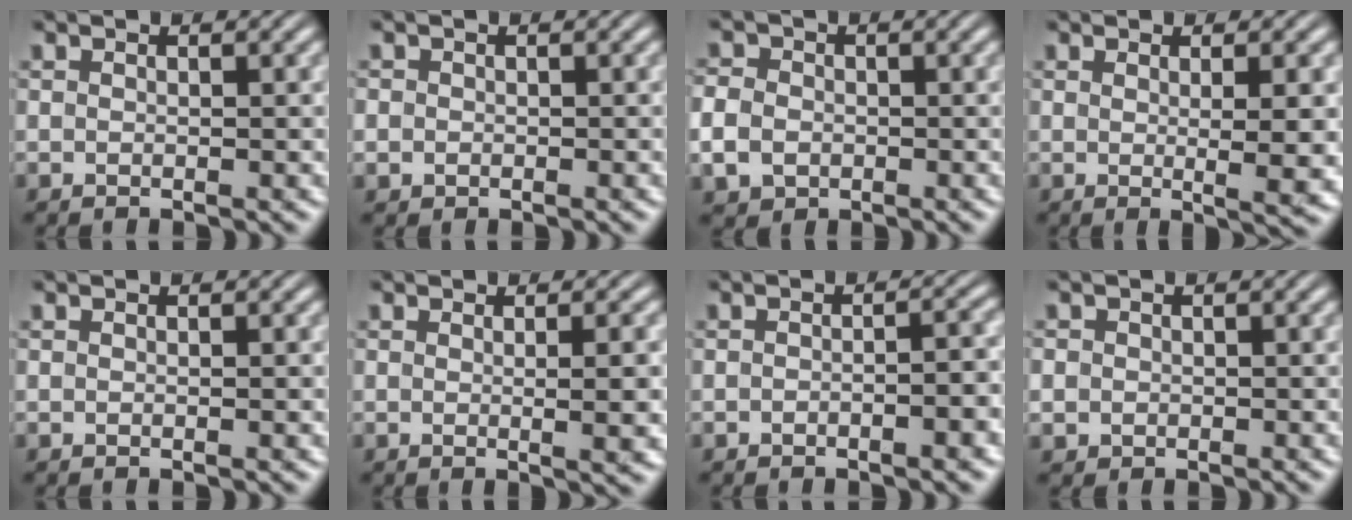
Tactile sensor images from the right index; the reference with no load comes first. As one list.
[{"total": 1.5, "force": [-0.3, 1.5, 0.3], "torque": [-0.017, -0.009, -0.004]}, {"total": 3.6, "force": [-0.8, 3.2, 1.4], "torque": [-0.042, -0.012, -0.012]}, {"total": 3.4, "force": [0.2, -0.3, 3.4], "torque": [-0.047, -0.007, 0.005]}, {"total": 0.0}, {"total": 2.3, "force": [0.1, -0.4, 2.3], "torque": [-0.033, -0.005, 0.002]}, {"total": 1.6, "force": [-1.0, 0.2, 1.2], "torque": [-0.011, 0.007, -0.023]}, {"total": 2.4, "force": [-0.4, 2.3, 0.6], "torque": [-0.027, -0.012, -0.005]}]